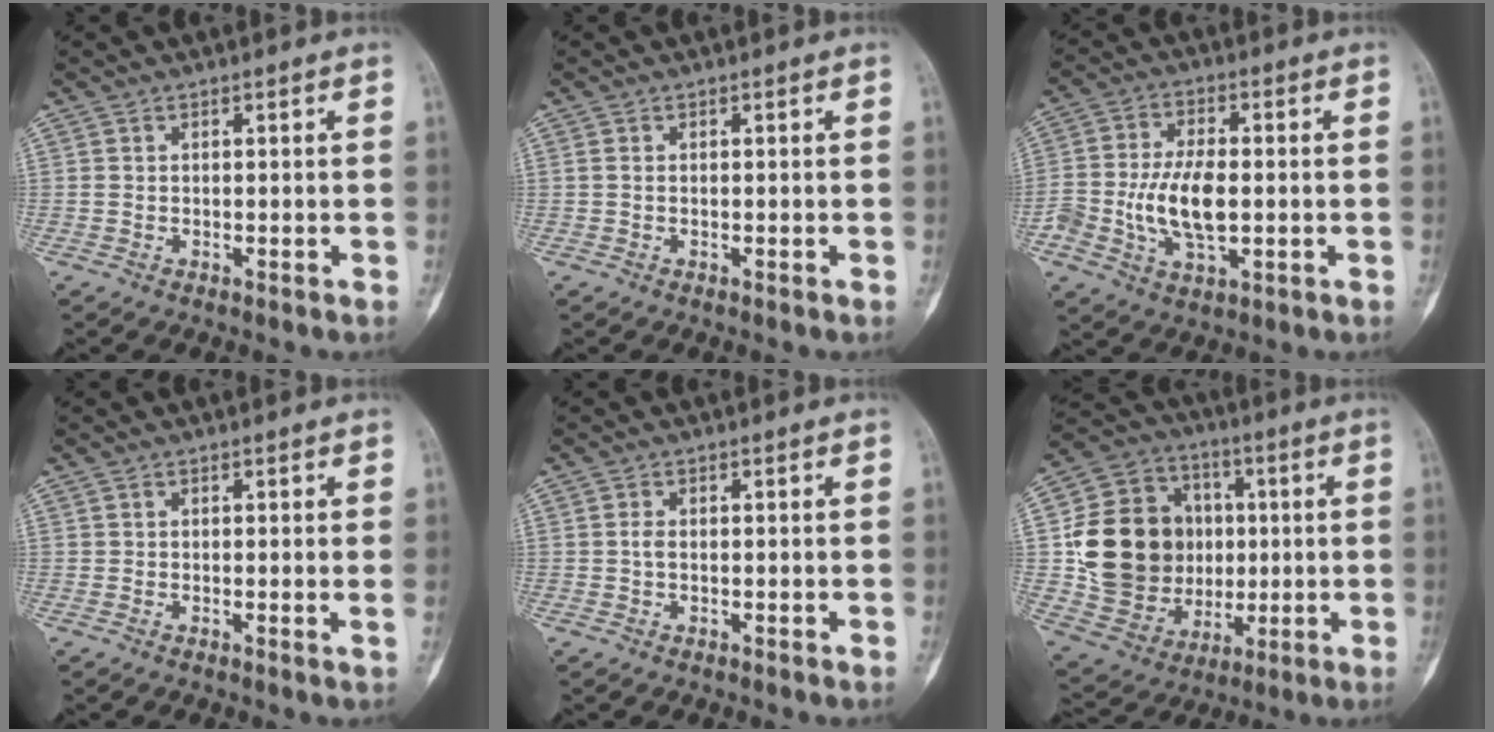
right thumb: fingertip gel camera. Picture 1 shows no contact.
{"total": 0.6, "force": [-0.1, 0.3, 0.5], "torque": [-0.012, 0.001, -0.002]}
{"total": 11.2, "force": [-1.4, 5.7, 9.5], "torque": [-0.185, 0.006, -0.025]}
{"total": 0.6, "force": [0.1, -0.1, 0.6], "torque": [-0.009, -0.002, -0.003]}
{"total": 1.2, "force": [-0.1, 0.7, 1.0], "torque": [-0.020, 0.000, -0.006]}
{"total": 21.6, "force": [1.2, 18.1, 11.6], "torque": [-0.178, 0.020, 0.041]}